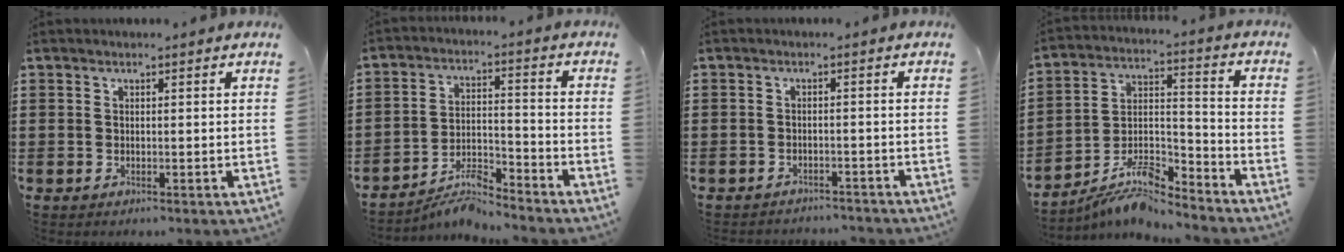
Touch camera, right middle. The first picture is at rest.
{"total": 6.3, "force": [-6.1, 0.6, 1.4], "torque": [-0.026, 0.008, -0.118]}
{"total": 2.3, "force": [-2.2, 0.4, -0.3], "torque": [-0.001, 0.001, -0.051]}
{"total": 8.9, "force": [-8.2, 1.5, 3.1], "torque": [-0.055, 0.015, -0.157]}